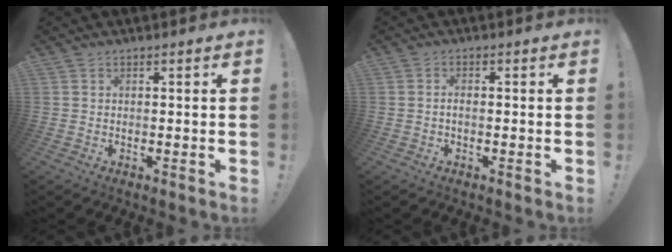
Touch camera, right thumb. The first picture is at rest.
{"total": 1.6, "force": [-0.7, 0.5, 1.4], "torque": [-0.027, 0.005, -0.011]}